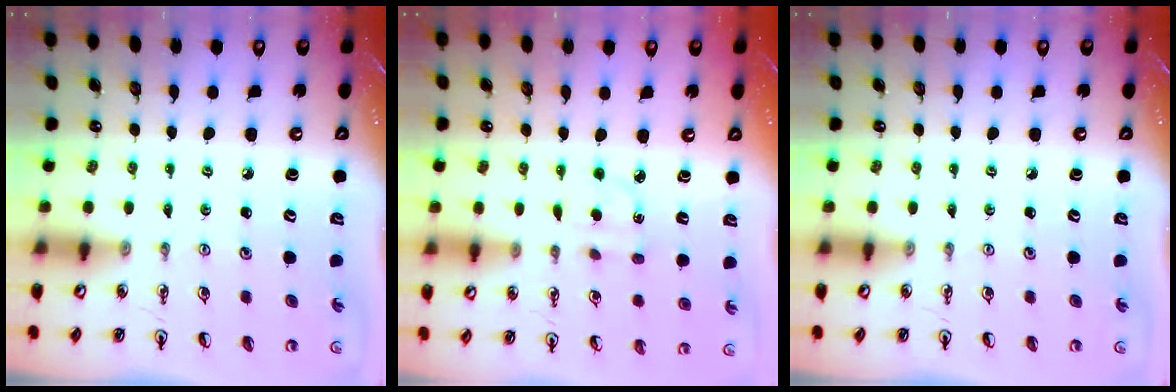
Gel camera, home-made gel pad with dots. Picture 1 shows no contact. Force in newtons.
{"total": 2.7, "press": 2.6, "slide": 0.4}
{"total": 0.0}